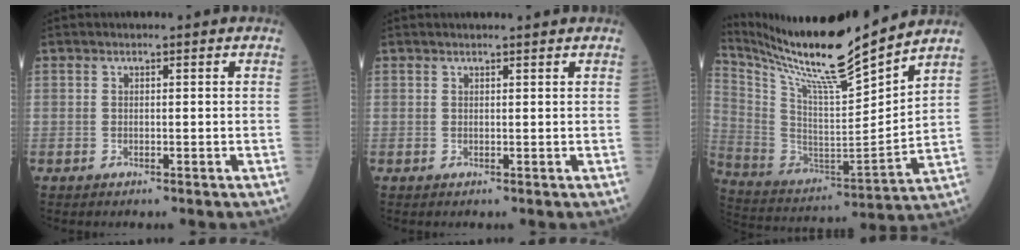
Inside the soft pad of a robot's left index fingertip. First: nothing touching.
{"total": 3.3, "force": [3.1, -0.1, 1.2], "torque": [-0.013, 0.016, 0.038]}
{"total": 20.1, "force": [17.8, -0.7, 9.4], "torque": [-0.190, -0.033, 0.317]}